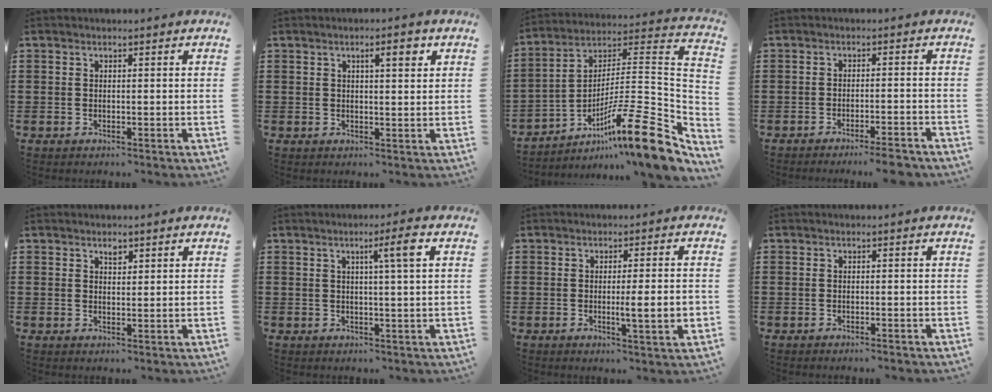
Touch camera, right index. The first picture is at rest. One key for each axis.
{"total": 3.4, "fx": 1.4, "fy": 0.7, "fz": 3.0, "tx": -0.046, "ty": 0.001, "tz": 0.017}
{"total": 15.5, "fx": -8.8, "fy": 1.7, "fz": 12.7, "tx": -0.188, "ty": -0.001, "tz": -0.156}
{"total": 3.6, "fx": -3.2, "fy": -0.5, "fz": 1.6, "tx": -0.027, "ty": -0.008, "tz": -0.061}
{"total": 1.4, "fx": 1.0, "fy": 0.7, "fz": 0.7, "tx": -0.008, "ty": -0.001, "tz": 0.017}
{"total": 4.4, "fx": 1.4, "fy": -0.4, "fz": 4.1, "tx": -0.073, "ty": -0.005, "tz": 0.016}
{"total": 4.9, "fx": -0.7, "fy": 0.2, "fz": 4.8, "tx": -0.074, "ty": -0.013, "tz": -0.015}
{"total": 0.6, "fx": -0.5, "fy": -0.2, "fz": 0.2, "tx": -0.006, "ty": -0.005, "tz": -0.009}